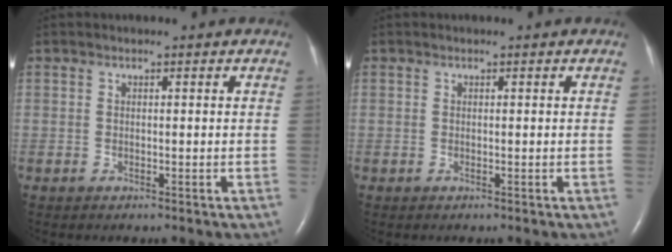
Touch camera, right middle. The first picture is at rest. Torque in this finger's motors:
{"motor_torque": [0.06, -0.12, 0.00, 0.00]}